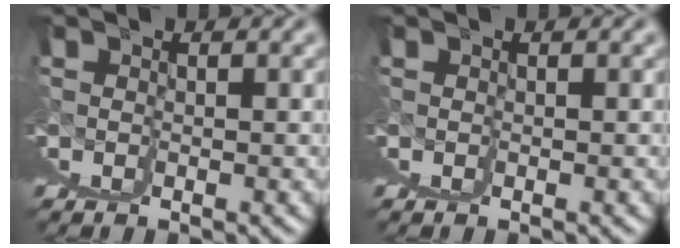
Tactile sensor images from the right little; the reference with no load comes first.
{"total": 0.0}